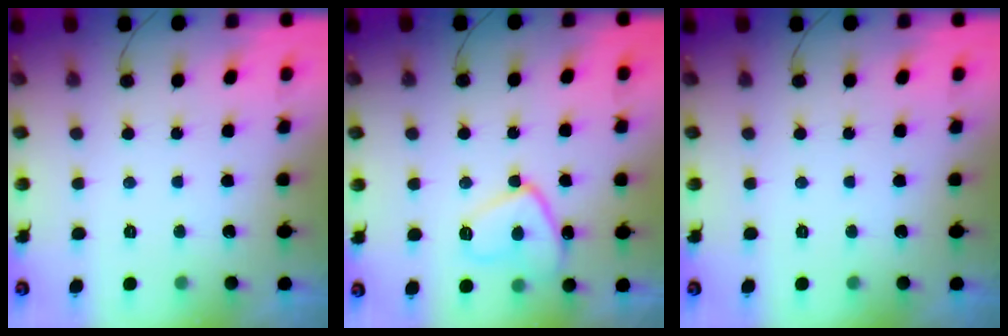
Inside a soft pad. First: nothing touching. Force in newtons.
{"total": 11.5, "press": 11.4, "slide": 1.2}
{"total": 0.0}